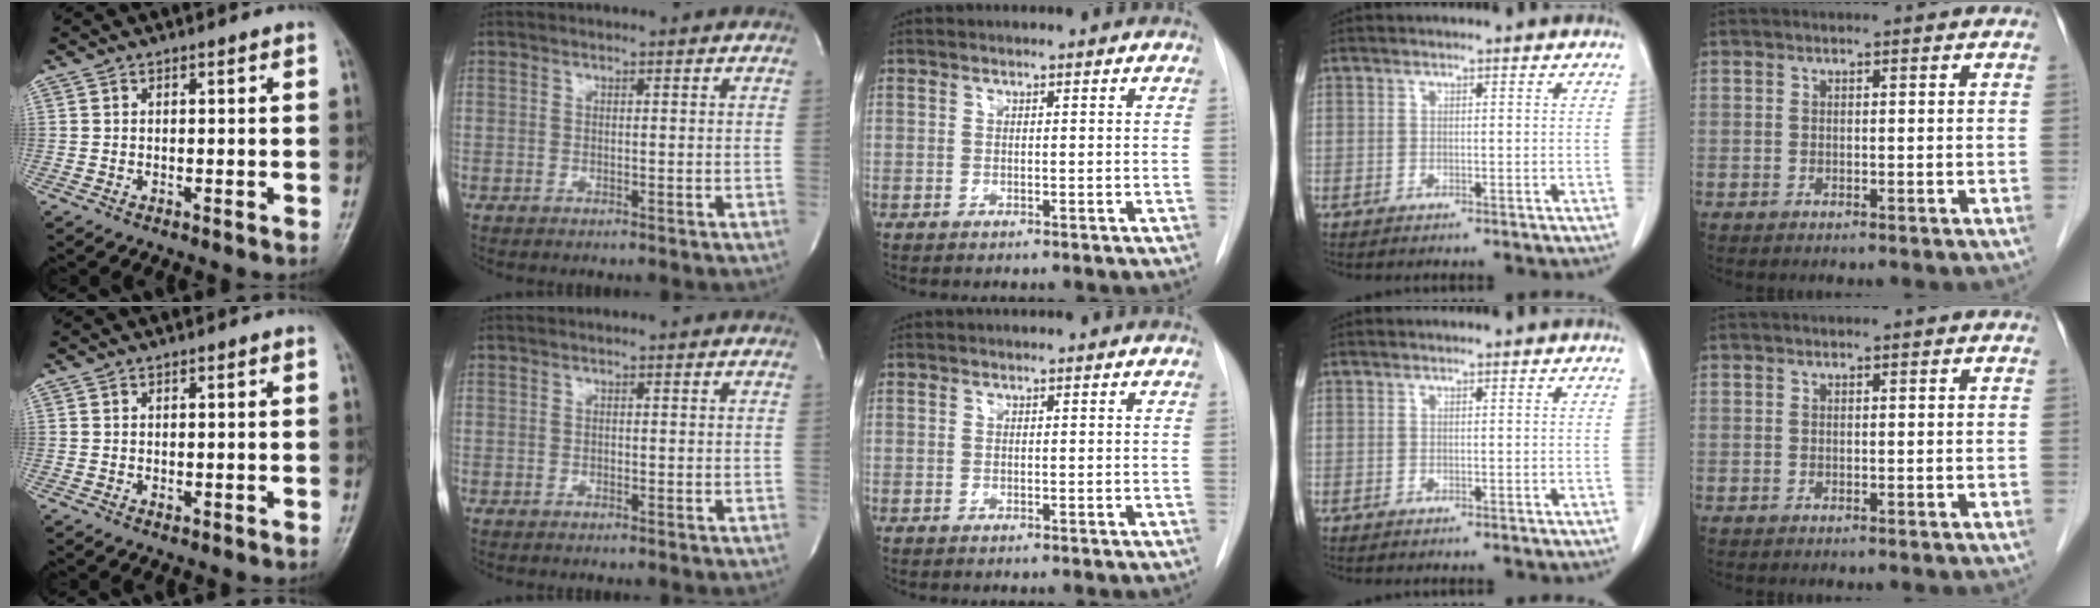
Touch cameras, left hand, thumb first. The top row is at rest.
{"thumb": {"total": 0.6, "force": [0.3, 0.3, 0.4], "torque": [-0.004, -0.003, 0.006]}}